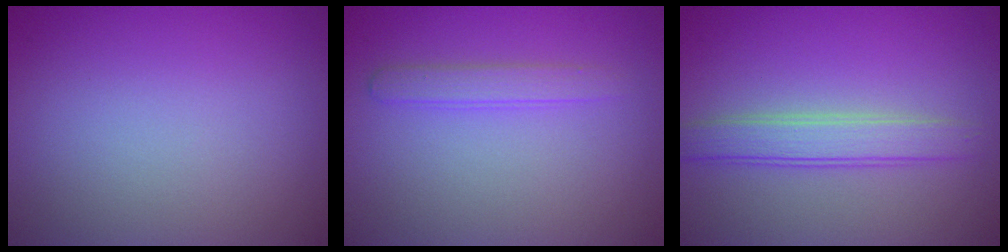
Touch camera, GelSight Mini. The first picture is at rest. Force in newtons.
{"total": 1.6, "press": 1.6, "slide": 0.1}
{"total": 2.9, "press": 2.9, "slide": 0.1}